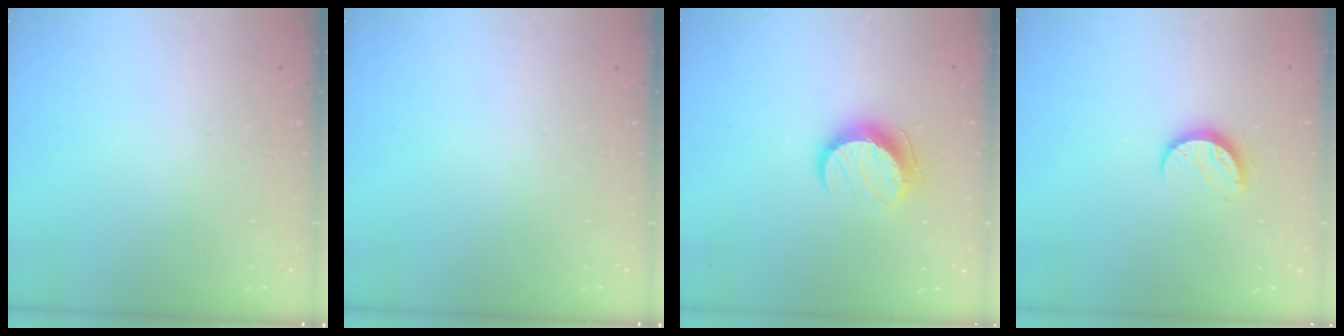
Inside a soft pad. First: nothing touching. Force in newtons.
{"total": 0.0}
{"total": 11.6, "press": 11.6, "slide": 0.5}
{"total": 6.9, "press": 6.9, "slide": 0.7}